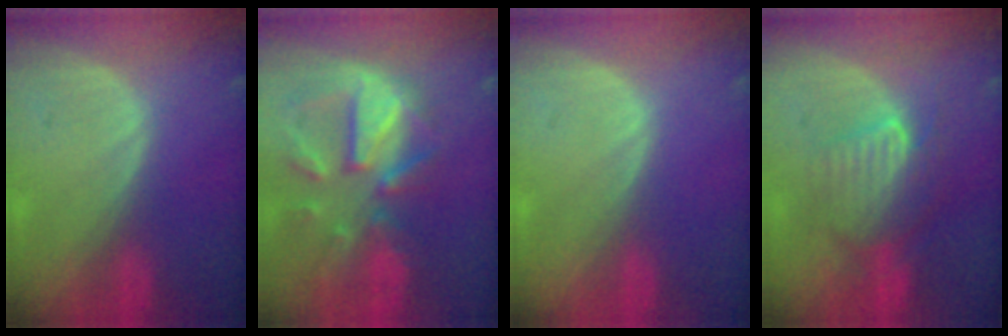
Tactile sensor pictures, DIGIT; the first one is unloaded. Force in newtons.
{"total": 11.7, "press": 10.2, "slide": 5.6}
{"total": 0.0}
{"total": 7.7, "press": 7.7, "slide": 0.1}